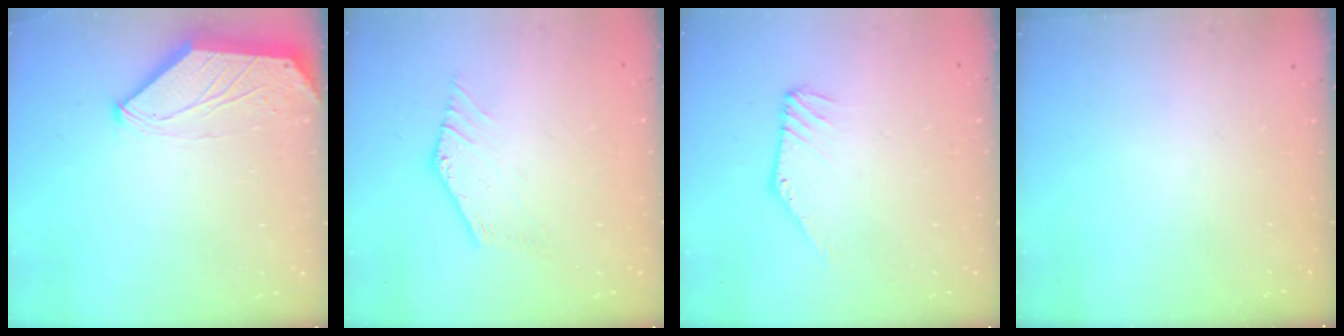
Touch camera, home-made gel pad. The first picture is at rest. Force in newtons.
{"total": 0.0}
{"total": 3.5, "press": 3.5, "slide": 0.1}
{"total": 0.0}